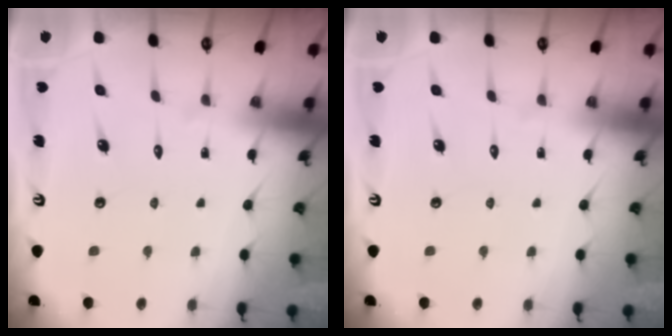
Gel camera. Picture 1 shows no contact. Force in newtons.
{"total": 0.0}